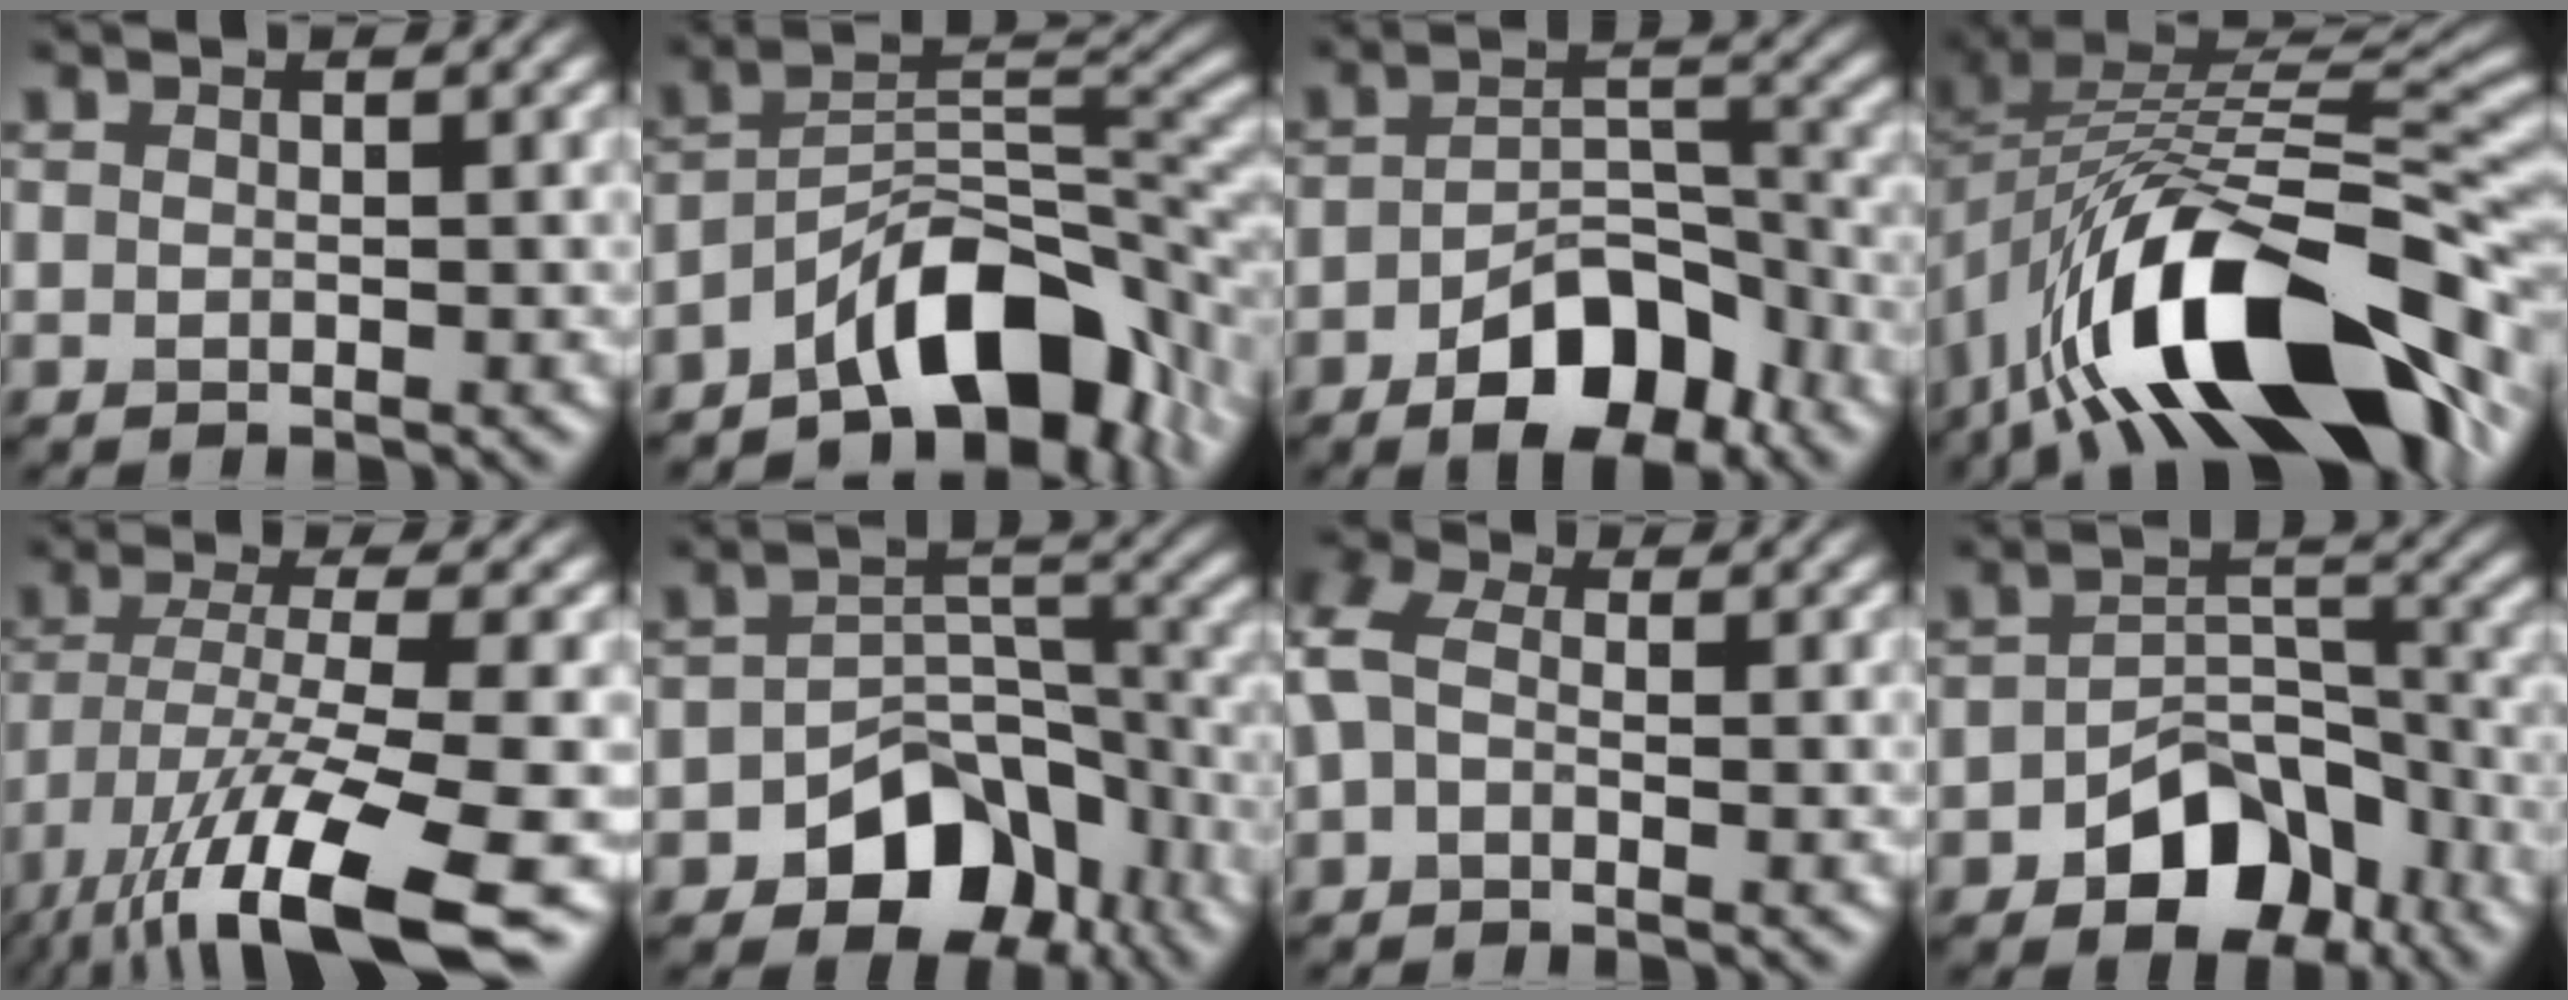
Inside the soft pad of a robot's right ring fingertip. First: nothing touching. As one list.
[{"total": 10.1, "force": [-6.3, 4.1, 6.8], "torque": [-0.087, 0.010, -0.113]}, {"total": 7.5, "force": [-4.1, 3.9, 4.9], "torque": [-0.072, -0.001, -0.066]}, {"total": 16.9, "force": [-7.6, 7.9, 12.8], "torque": [-0.218, 0.009, -0.131]}, {"total": 13.7, "force": [-7.9, 3.3, 10.8], "torque": [-0.204, -0.023, -0.134]}, {"total": 8.6, "force": [-4.9, 5.5, 4.5], "torque": [-0.050, -0.007, -0.083]}, {"total": 4.2, "force": [0.1, 3.0, 2.9], "torque": [-0.081, 0.010, -0.013]}, {"total": 7.4, "force": [-4.2, 4.6, 4.1], "torque": [-0.049, -0.005, -0.072]}]